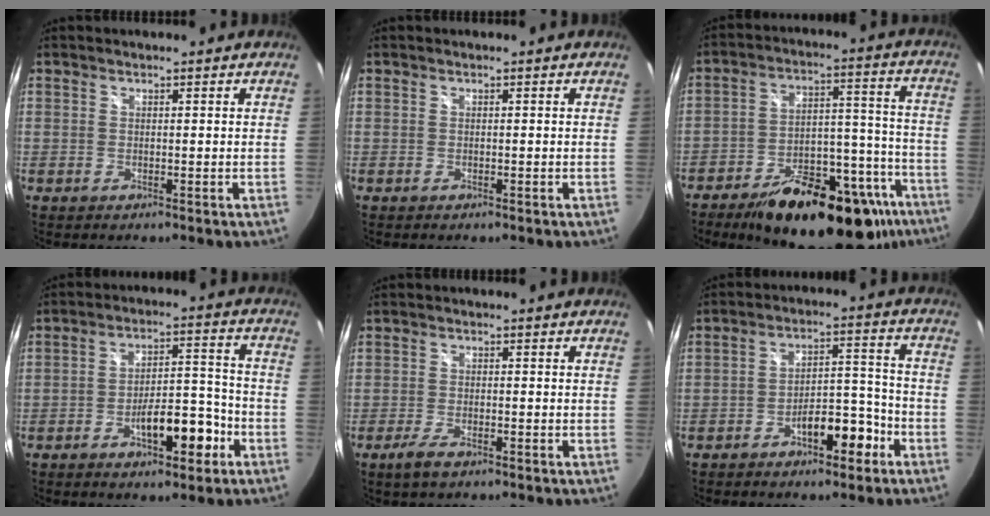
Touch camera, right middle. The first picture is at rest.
{"total": 0.0}
{"total": 28.3, "force": [-19.8, 11.0, 17.0], "torque": [-0.230, 0.020, -0.265]}
{"total": 10.2, "force": [-5.0, 3.8, 8.1], "torque": [-0.132, 0.012, -0.065]}
{"total": 3.6, "force": [-2.5, 1.0, 2.4], "torque": [-0.059, -0.008, -0.047]}
{"total": 7.9, "force": [-5.0, 3.3, 5.2], "torque": [-0.083, 0.020, -0.067]}